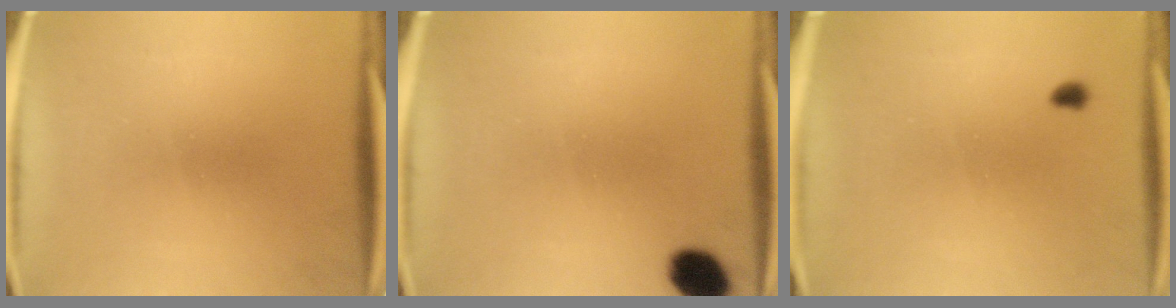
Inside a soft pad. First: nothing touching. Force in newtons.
{"total": 6.4}
{"total": 0.9}